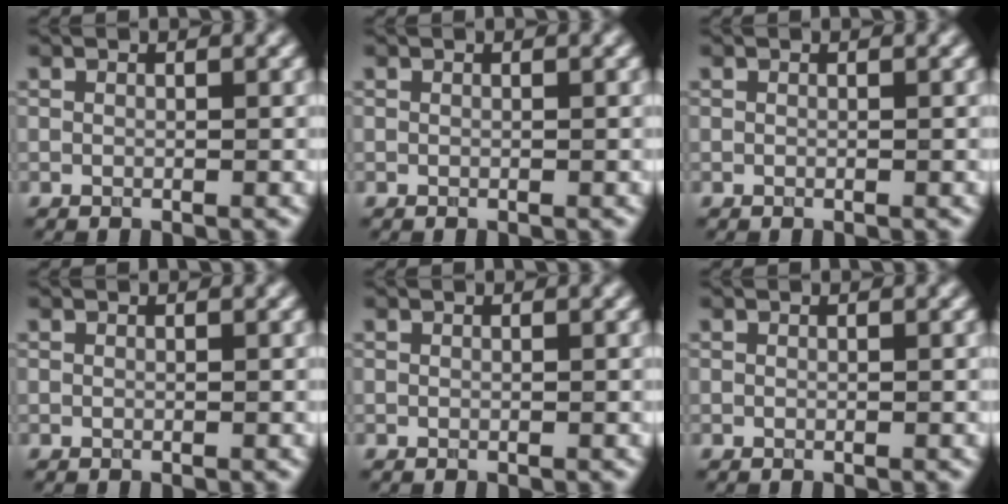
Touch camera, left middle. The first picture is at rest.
{"total": 0.0}
{"total": 0.0}
{"total": 0.0}
{"total": 0.0}
{"total": 0.0}